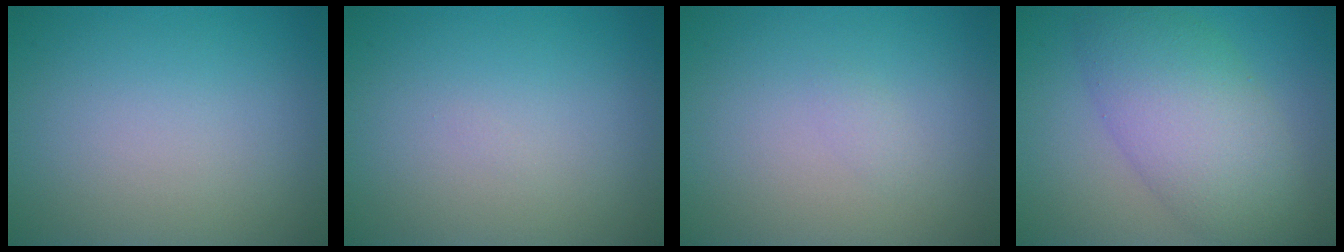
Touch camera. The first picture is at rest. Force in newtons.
{"total": 0.0}
{"total": 0.5, "press": 0.5, "slide": 0.1}
{"total": 7.6, "press": 7.6, "slide": 0.2}